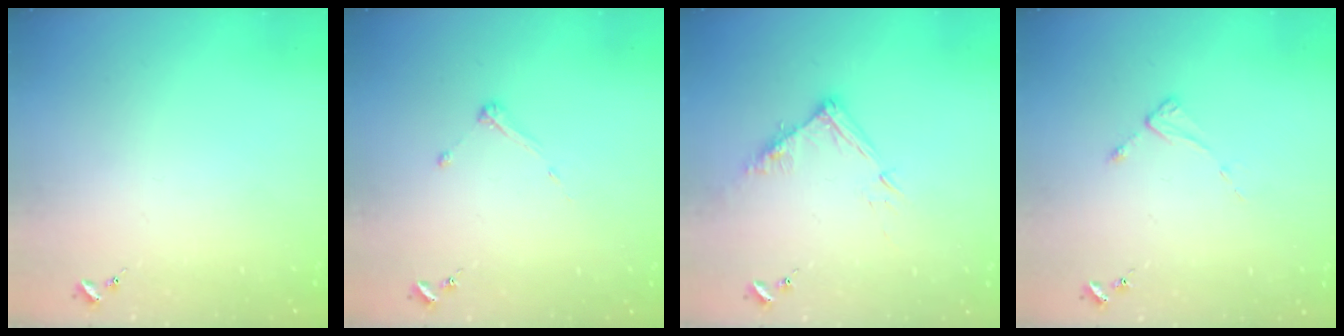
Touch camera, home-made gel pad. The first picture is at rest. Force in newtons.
{"total": 3.2, "press": 3.2, "slide": 0.4}
{"total": 10.5, "press": 10.5, "slide": 0.8}
{"total": 2.6, "press": 2.6, "slide": 0.4}